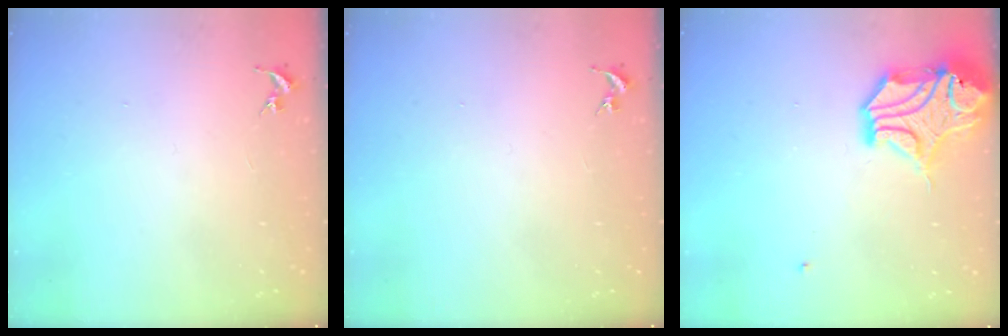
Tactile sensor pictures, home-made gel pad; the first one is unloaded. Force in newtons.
{"total": 0.0}
{"total": 15.3, "press": 15.2, "slide": 2.2}